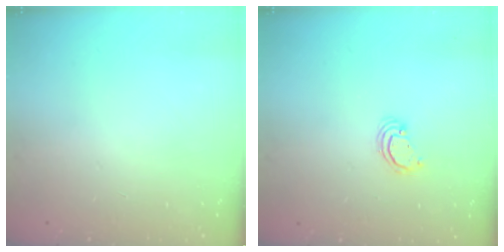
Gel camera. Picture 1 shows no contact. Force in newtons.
{"total": 2.3, "press": 2.3, "slide": 0.3}